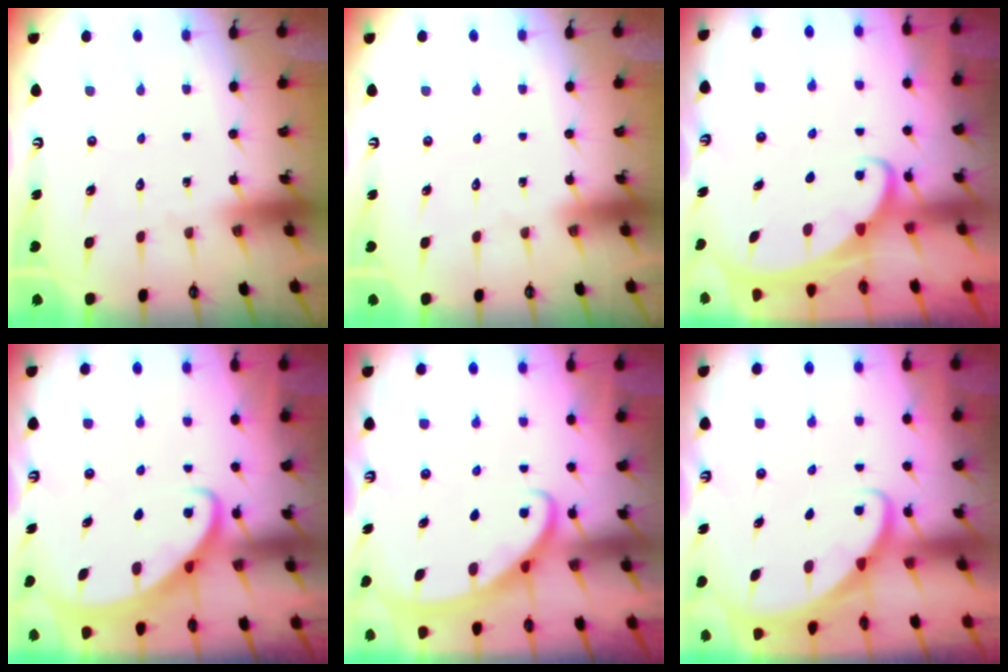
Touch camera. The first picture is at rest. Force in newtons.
{"total": 0.0}
{"total": 2.2, "press": 2.2, "slide": 0.3}
{"total": 2.5, "press": 2.5, "slide": 0.3}
{"total": 2.7, "press": 2.6, "slide": 0.3}
{"total": 1.6, "press": 1.6, "slide": 0.0}